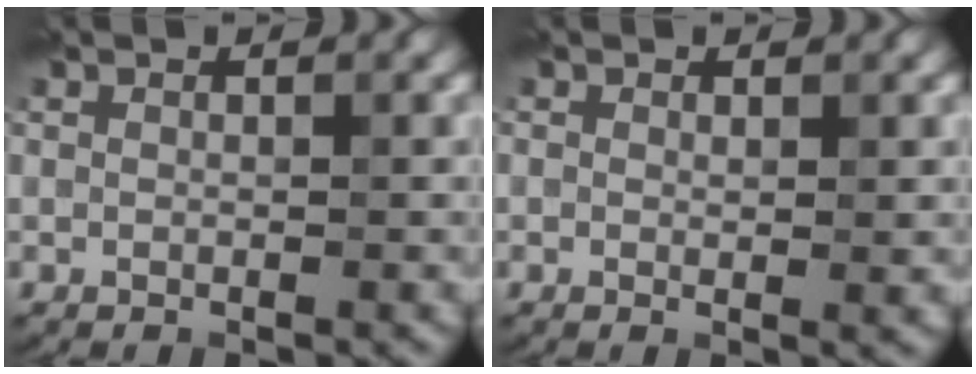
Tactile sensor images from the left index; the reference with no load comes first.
{"total": 1.0, "force": [0.2, 0.4, 0.9], "torque": [-0.012, 0.000, 0.004]}